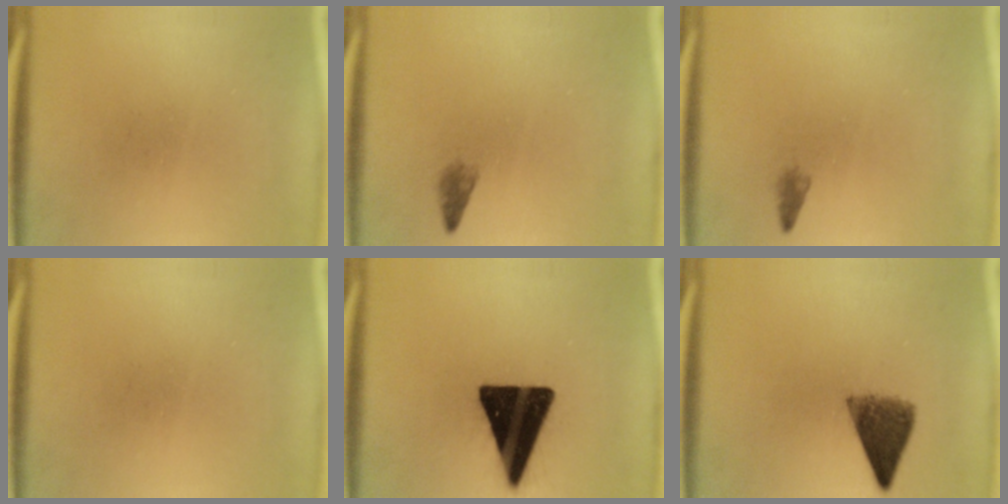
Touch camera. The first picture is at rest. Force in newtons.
{"total": 1.2}
{"total": 0.9}
{"total": 0.0}
{"total": 19.1}
{"total": 6.3}